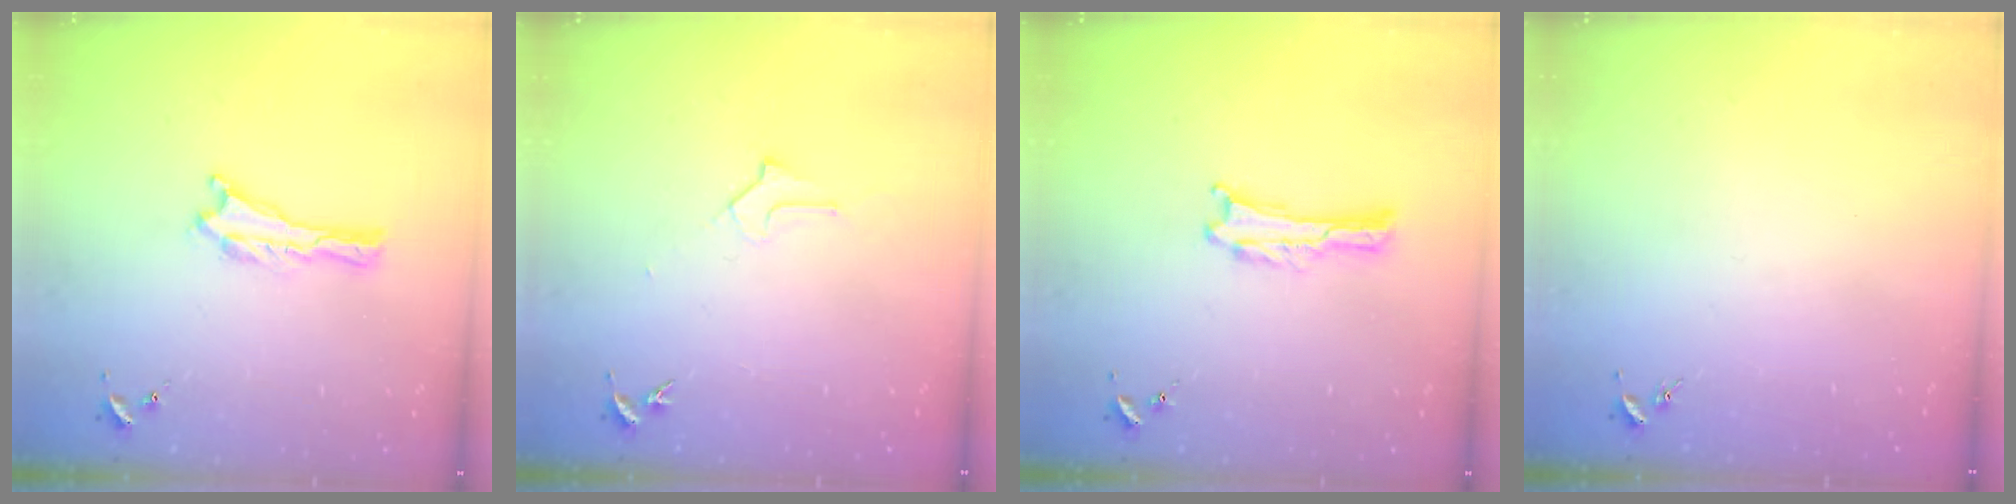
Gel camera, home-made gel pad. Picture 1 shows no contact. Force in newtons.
{"total": 1.6, "press": 1.6, "slide": 0.1}
{"total": 0.0}
{"total": 0.0}